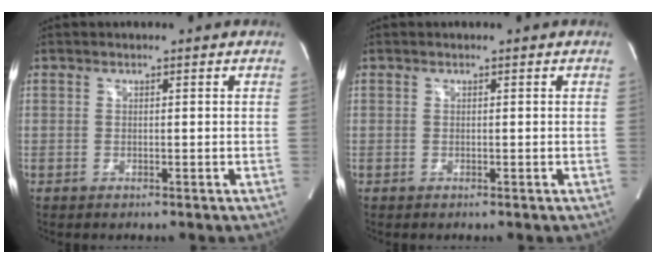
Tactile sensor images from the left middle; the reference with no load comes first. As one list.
[{"total": 0.0}]